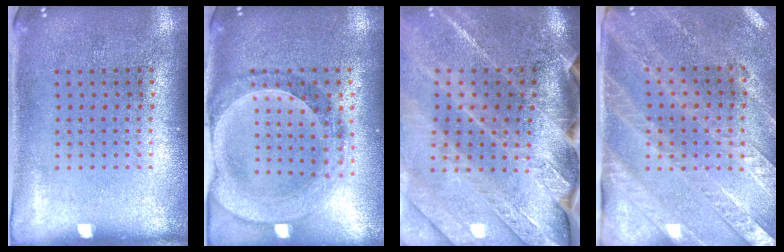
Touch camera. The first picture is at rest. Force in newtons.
{"total": 1.5, "press": 1.4, "slide": 0.3}
{"total": 4.0, "press": 3.4, "slide": 2.2}
{"total": 2.7, "press": 2.4, "slide": 1.2}